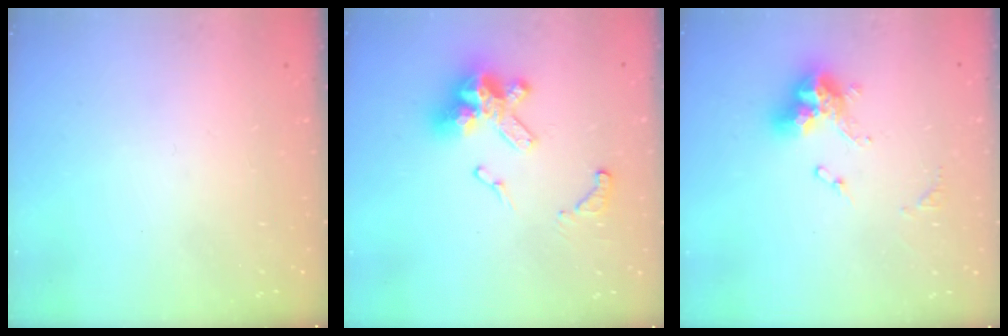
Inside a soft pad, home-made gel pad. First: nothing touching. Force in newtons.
{"total": 15.3, "press": 15.3, "slide": 0.6}
{"total": 11.3, "press": 11.3, "slide": 1.0}